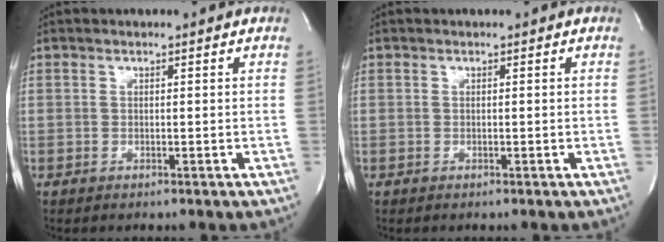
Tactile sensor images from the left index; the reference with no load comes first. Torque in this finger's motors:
{"motor_torque": [-0.02, 0.02, 0.00, 0.00]}